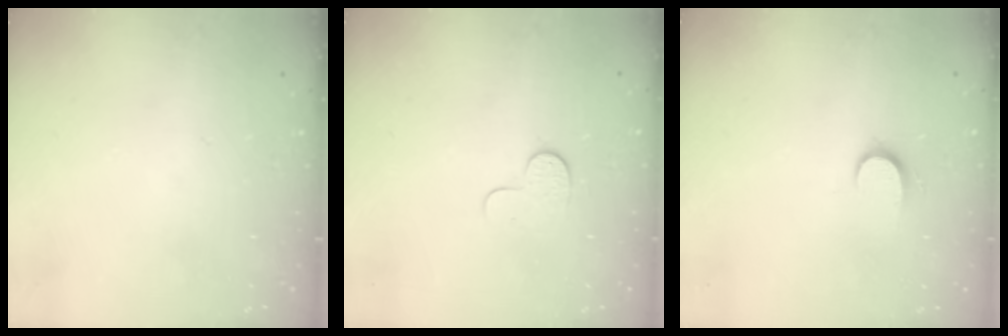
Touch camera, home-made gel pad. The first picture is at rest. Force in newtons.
{"total": 5.2, "press": 5.2, "slide": 0.5}
{"total": 6.2, "press": 6.1, "slide": 0.6}